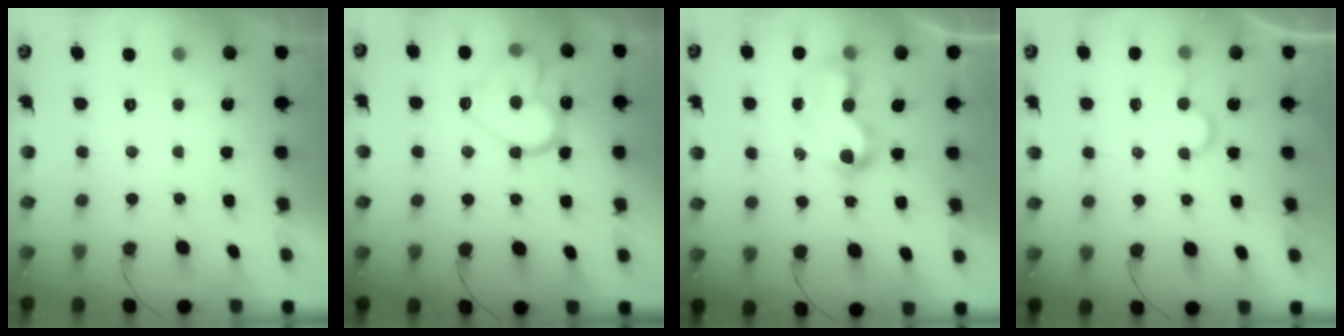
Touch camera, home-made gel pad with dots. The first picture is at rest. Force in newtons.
{"total": 15.4, "press": 15.3, "slide": 1.7}
{"total": 9.3, "press": 9.3, "slide": 0.7}
{"total": 5.4, "press": 5.4, "slide": 0.4}